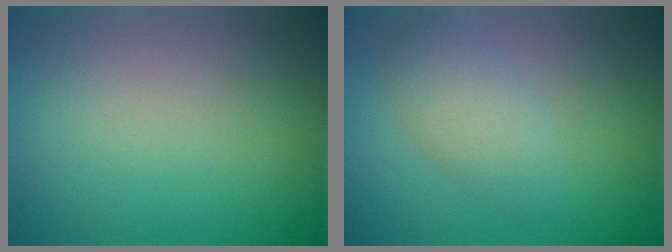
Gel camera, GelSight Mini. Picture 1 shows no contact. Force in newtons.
{"total": 2.9, "press": 2.9, "slide": 0.2}